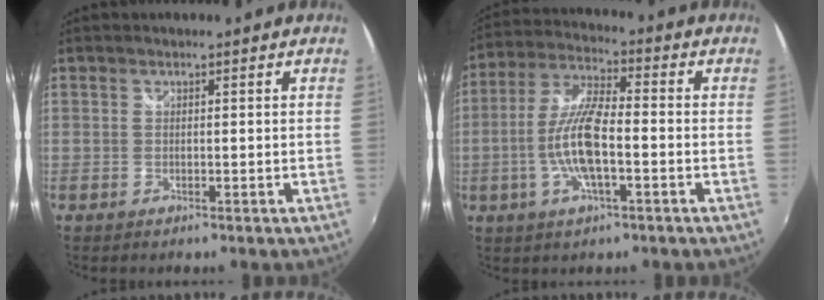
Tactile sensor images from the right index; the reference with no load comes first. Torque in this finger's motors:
{"motor_torque": [1.65, -0.21, 0.95, 0.11]}